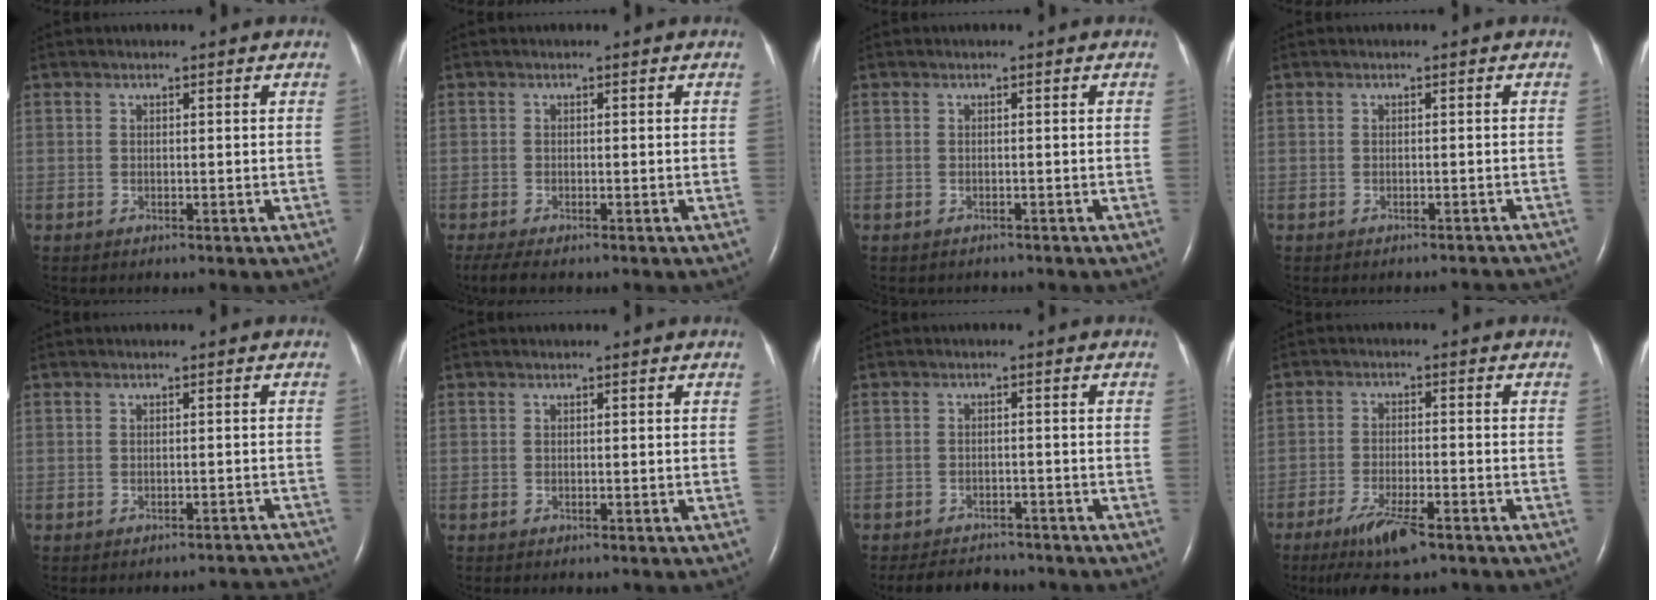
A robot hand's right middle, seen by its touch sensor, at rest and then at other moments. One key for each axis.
{"total": 3.1, "fx": -2.4, "fy": 0.6, "fz": 1.9, "tx": -0.040, "ty": -0.013, "tz": -0.039}
{"total": 0.9, "fx": -0.8, "fy": 0.4, "fz": 0.0, "tx": -0.009, "ty": -0.001, "tz": -0.012}
{"total": 3.7, "fx": -3.5, "fy": 0.8, "fz": 0.6, "tx": -0.008, "ty": -0.007, "tz": -0.035}
{"total": 4.5, "fx": -4.4, "fy": 1.0, "fz": 0.0, "tx": 0.008, "ty": 0.008, "tz": -0.041}
{"total": 0.0}
{"total": 6.6, "fx": -6.1, "fy": 2.2, "fz": 1.2, "tx": -0.020, "ty": -0.006, "tz": -0.083}
{"total": 7.7, "fx": -5.3, "fy": 1.2, "fz": 5.5, "tx": -0.110, "ty": -0.017, "tz": -0.090}